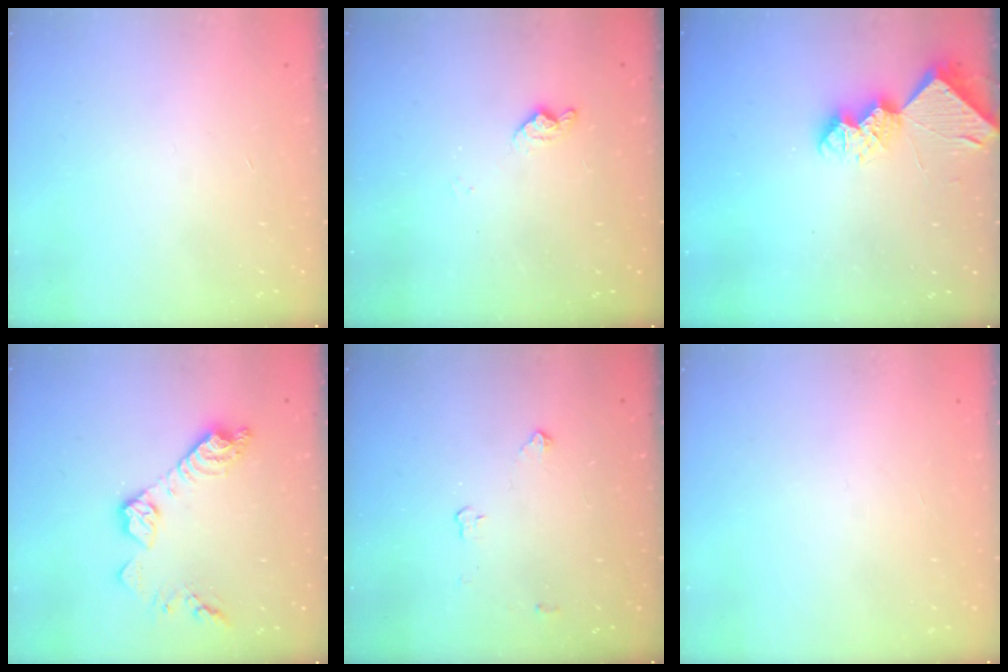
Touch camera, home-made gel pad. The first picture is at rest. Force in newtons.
{"total": 8.6, "press": 8.5, "slide": 0.8}
{"total": 8.8, "press": 8.8, "slide": 1.0}
{"total": 12.8, "press": 12.8, "slide": 0.7}
{"total": 2.6, "press": 2.6, "slide": 0.4}
{"total": 0.0}